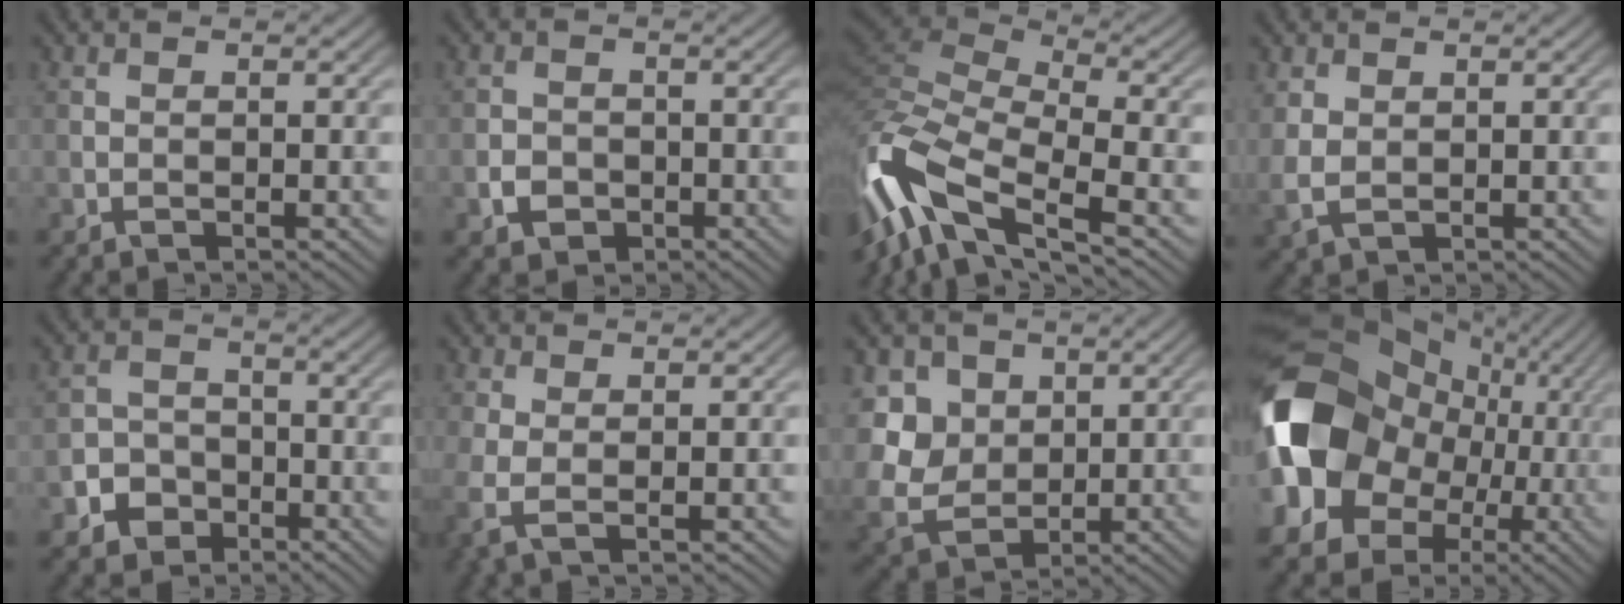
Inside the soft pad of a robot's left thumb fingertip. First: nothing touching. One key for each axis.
{"total": 2.6, "fx": -1.0, "fy": 2.2, "fz": 1.0, "tx": -0.015, "ty": -0.004, "tz": -0.022}
{"total": 14.5, "fx": -6.3, "fy": 5.5, "fz": 11.8, "tx": -0.289, "ty": -0.001, "tz": -0.123}
{"total": 2.9, "fx": 1.0, "fy": 2.1, "fz": 1.8, "tx": -0.055, "ty": -0.003, "tz": 0.024}
{"total": 4.0, "fx": -2.2, "fy": 3.2, "fz": 1.1, "tx": -0.018, "ty": 0.001, "tz": -0.047}
{"total": 2.7, "fx": 0.1, "fy": 1.1, "fz": 2.5, "tx": -0.077, "ty": -0.003, "tz": -0.004}
{"total": 8.3, "fx": 3.0, "fy": 6.5, "fz": 4.1, "tx": -0.148, "ty": 0.004, "tz": 0.055}
{"total": 19.0, "fx": -0.2, "fy": 15.3, "fz": 11.3, "tx": -0.256, "ty": -0.018, "tz": 0.007}